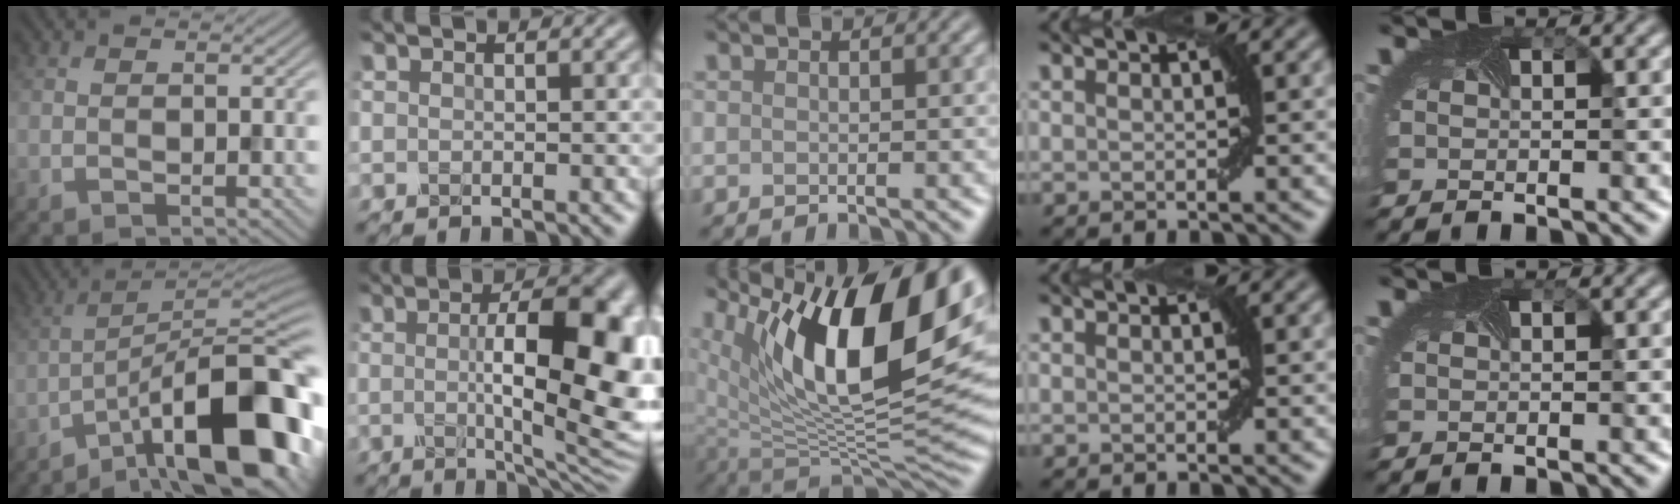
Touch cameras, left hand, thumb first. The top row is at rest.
{"thumb": {"total": 15.9, "force": [-9.1, 4.6, 12.2], "torque": [-0.174, 0.012, -0.153]}, "index": {"total": 12.1, "force": [0.3, 4.0, 11.4], "torque": [-0.156, -0.002, 0.006]}, "middle": {"total": 17.3, "force": [7.3, 7.3, 13.9], "torque": [-0.218, 0.010, 0.122]}}